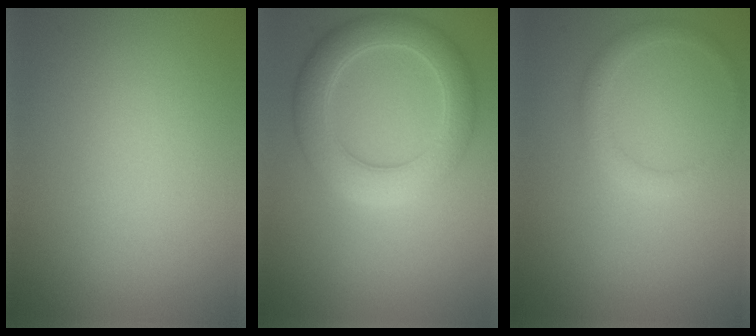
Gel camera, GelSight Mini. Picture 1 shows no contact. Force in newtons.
{"total": 5.6, "press": 5.5, "slide": 0.3}
{"total": 1.7, "press": 1.7, "slide": 0.1}